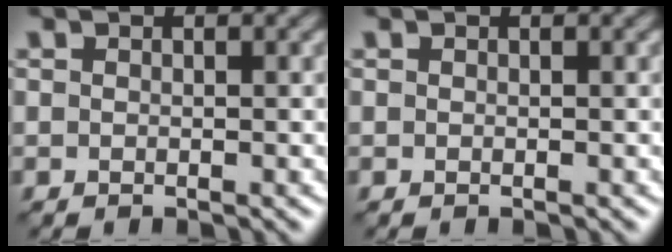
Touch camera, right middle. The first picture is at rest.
{"total": 0.0}